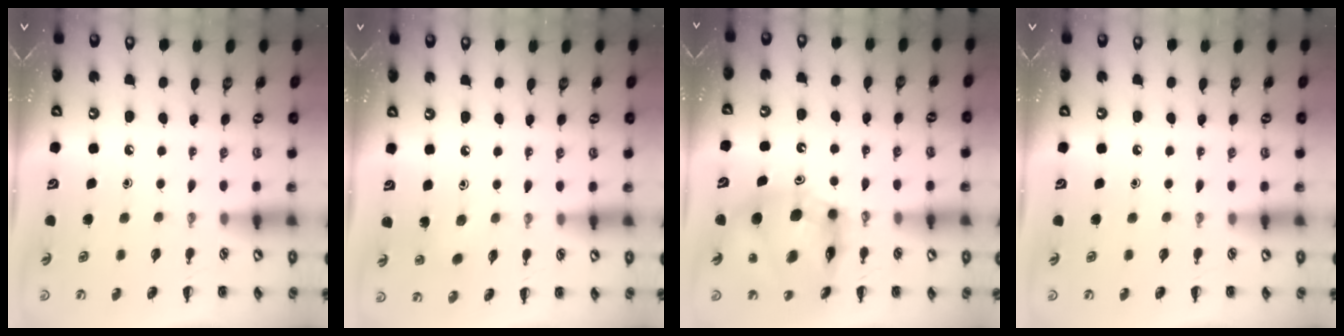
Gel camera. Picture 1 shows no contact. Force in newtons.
{"total": 1.9, "press": 1.8, "slide": 0.7}
{"total": 12.7, "press": 12.2, "slide": 3.4}
{"total": 0.0}